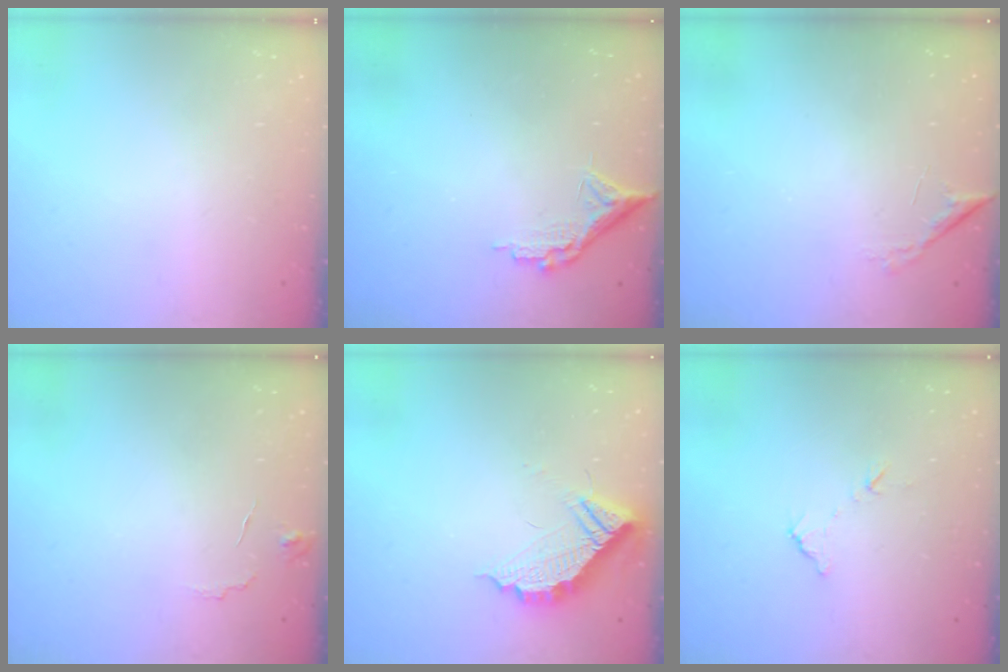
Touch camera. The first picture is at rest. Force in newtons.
{"total": 8.7, "press": 8.6, "slide": 0.5}
{"total": 6.0, "press": 6.0, "slide": 0.2}
{"total": 4.9, "press": 4.9, "slide": 0.3}
{"total": 10.5, "press": 10.5, "slide": 0.7}
{"total": 5.3, "press": 5.3, "slide": 0.2}